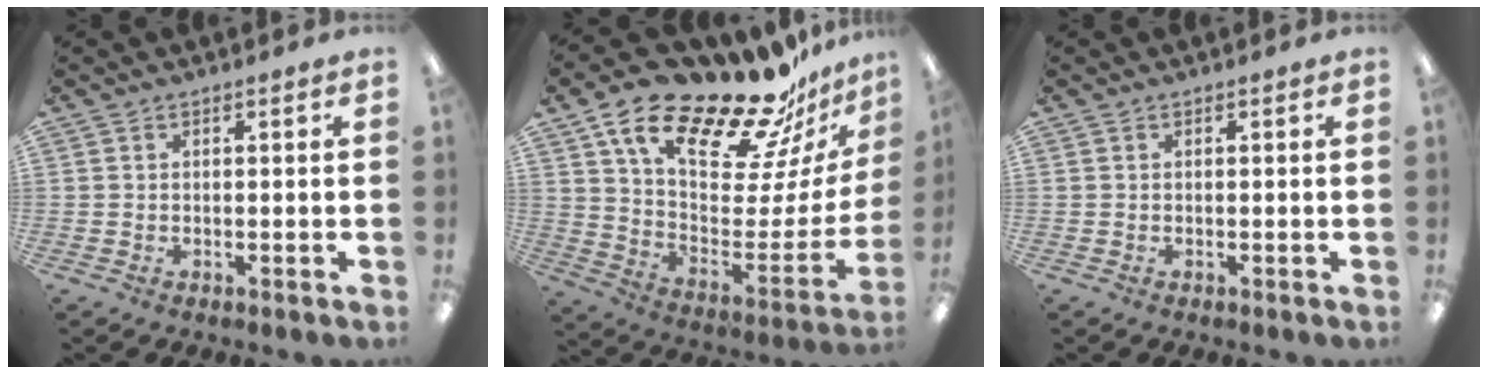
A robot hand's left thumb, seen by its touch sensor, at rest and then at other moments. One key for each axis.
{"total": 24.8, "fx": 18.8, "fy": 8.1, "fz": 14.0, "tx": -0.223, "ty": -0.132, "tz": 0.319}
{"total": 0.0}